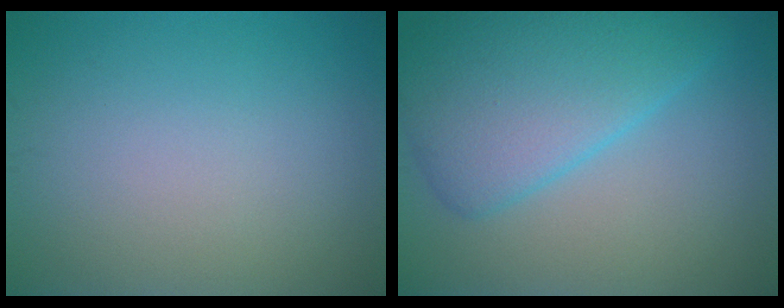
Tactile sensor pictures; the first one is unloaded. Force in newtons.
{"total": 7.1, "press": 7.1, "slide": 0.3}